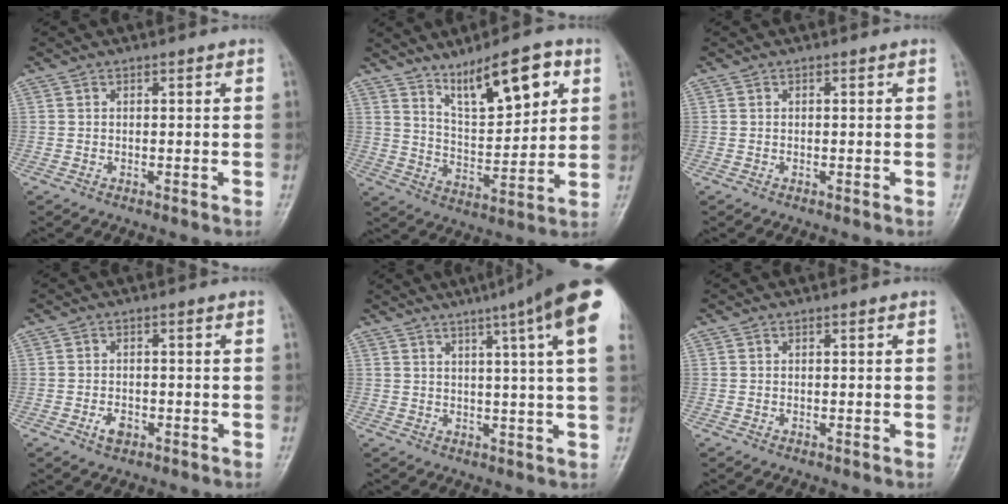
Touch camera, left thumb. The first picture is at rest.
{"total": 13.6, "force": [7.4, 4.9, 10.4], "torque": [-0.140, -0.037, 0.131]}
{"total": 0.0}
{"total": 2.5, "force": [-1.1, 1.6, 1.6], "torque": [-0.026, 0.003, -0.019]}
{"total": 17.1, "force": [9.1, 1.0, 14.5], "torque": [-0.196, -0.007, 0.100]}
{"total": 0.0}